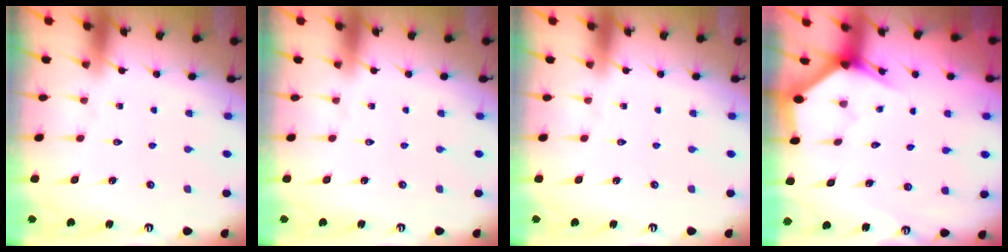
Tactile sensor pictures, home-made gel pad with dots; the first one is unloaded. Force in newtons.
{"total": 0.0}
{"total": 0.0}
{"total": 3.0, "press": 3.0, "slide": 0.1}